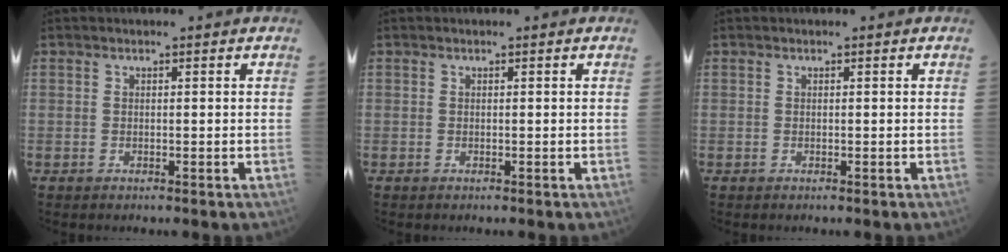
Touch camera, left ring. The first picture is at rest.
{"total": 0.0}
{"total": 0.0}